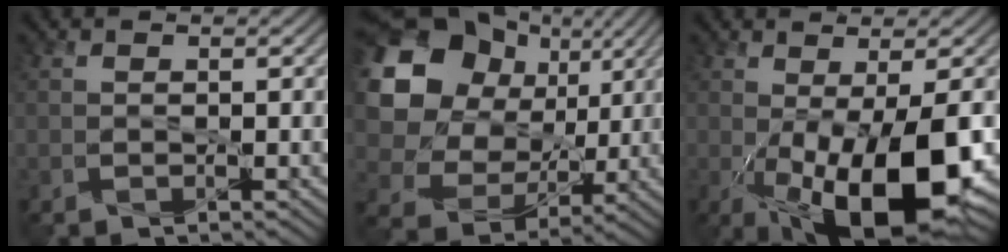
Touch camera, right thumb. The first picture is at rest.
{"total": 15.7, "force": [4.8, 12.5, 8.3], "torque": [-0.207, 0.016, 0.092]}
{"total": 13.5, "force": [-4.0, 5.0, 11.8], "torque": [-0.199, -0.026, -0.055]}